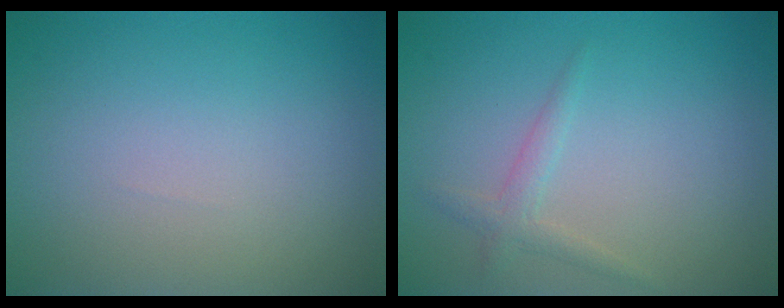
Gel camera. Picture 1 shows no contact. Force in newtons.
{"total": 1.5, "press": 1.5, "slide": 0.1}